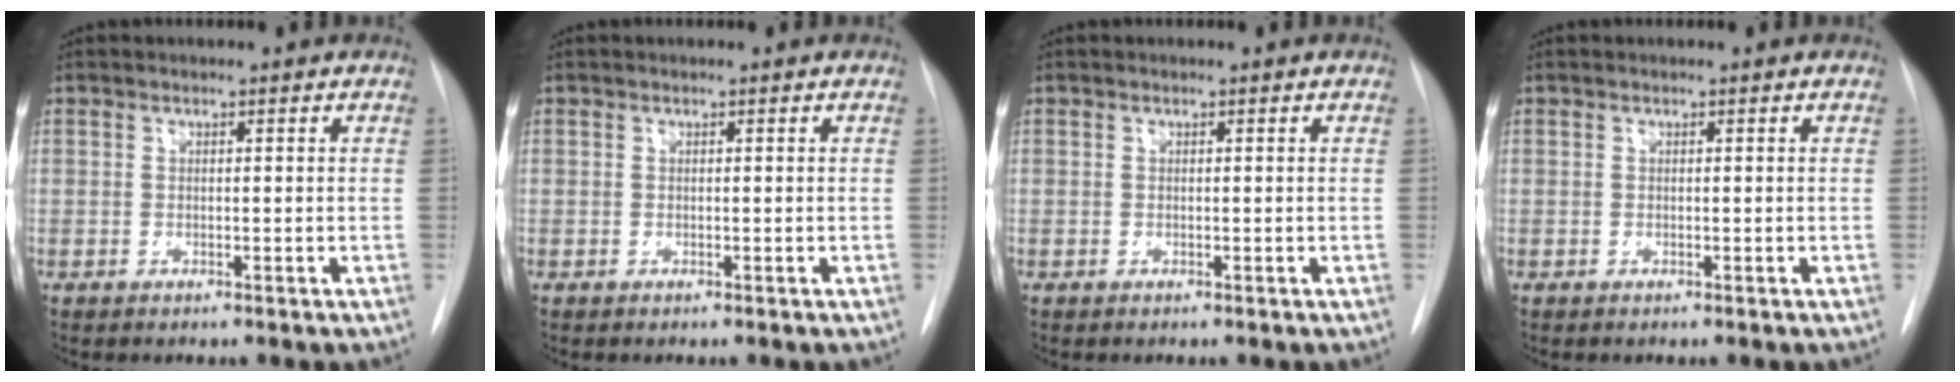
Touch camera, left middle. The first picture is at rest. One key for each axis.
{"total": 0.0}
{"total": 0.0}
{"total": 0.0}